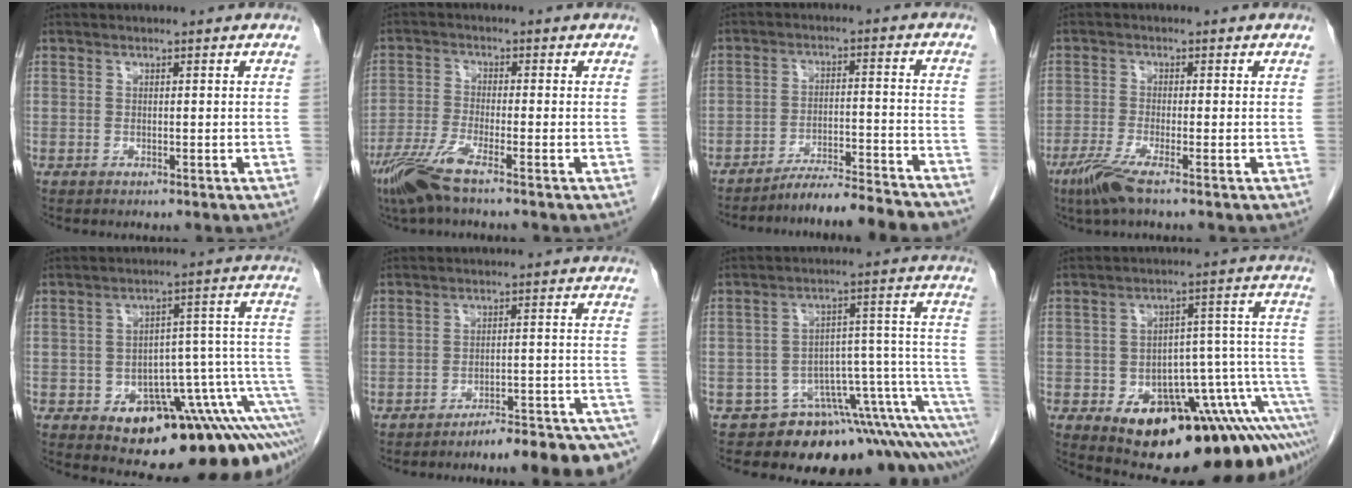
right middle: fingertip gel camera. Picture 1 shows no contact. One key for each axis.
{"total": 6.5, "fx": -4.4, "fy": 0.1, "fz": 4.7, "tx": -0.105, "ty": -0.019, "tz": -0.092}
{"total": 13.0, "fx": -12.3, "fy": -0.3, "fz": 4.4, "tx": -0.043, "ty": -0.001, "tz": -0.178}
{"total": 4.4, "fx": -2.8, "fy": -0.1, "fz": 3.3, "tx": -0.073, "ty": -0.014, "tz": -0.061}
{"total": 19.9, "fx": -10.3, "fy": 7.3, "fz": 15.4, "tx": -0.114, "ty": 0.052, "tz": -0.132}
{"total": 12.4, "fx": -11.2, "fy": 0.2, "fz": 5.3, "tx": -0.044, "ty": 0.025, "tz": -0.150}
{"total": 13.9, "fx": -11.1, "fy": 3.5, "fz": 7.5, "tx": -0.010, "ty": 0.096, "tz": -0.143}
{"total": 24.0, "fx": -12.6, "fy": 8.3, "fz": 18.7, "tx": -0.190, "ty": 0.038, "tz": -0.165}